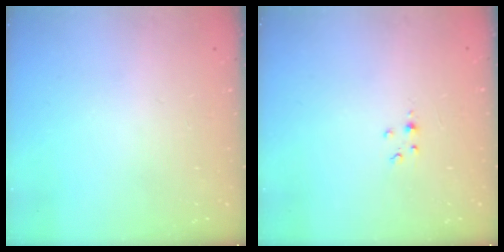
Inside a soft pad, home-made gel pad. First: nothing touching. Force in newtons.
{"total": 1.8, "press": 1.7, "slide": 0.3}